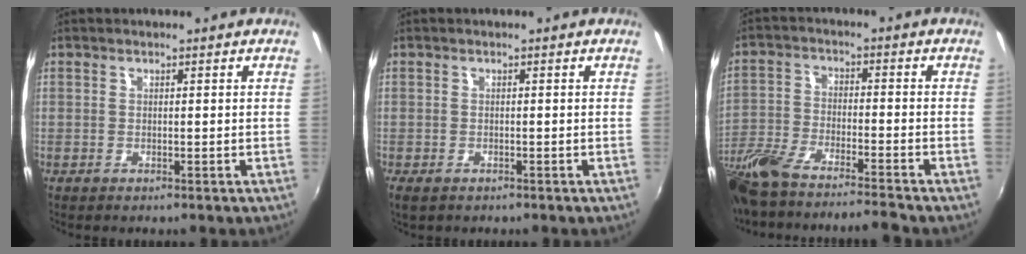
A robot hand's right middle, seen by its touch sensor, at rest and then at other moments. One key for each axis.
{"total": 2.5, "fx": -1.7, "fy": 1.2, "fz": 1.4, "tx": -0.028, "ty": -0.012, "tz": -0.025}
{"total": 16.6, "fx": -14.5, "fy": 1.2, "fz": 8.0, "tx": -0.183, "ty": -0.040, "tz": -0.268}